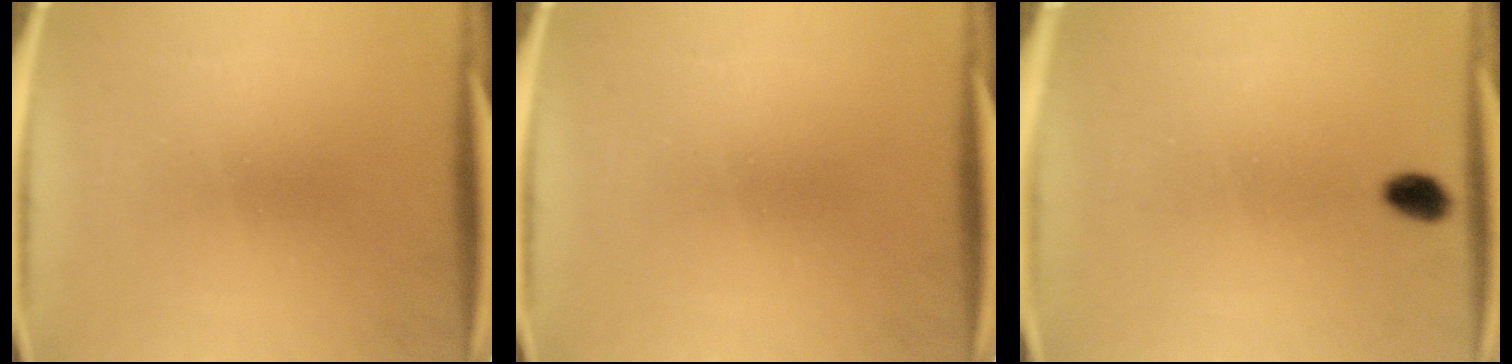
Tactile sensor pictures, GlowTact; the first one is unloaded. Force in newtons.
{"total": 0.0}
{"total": 2.7}